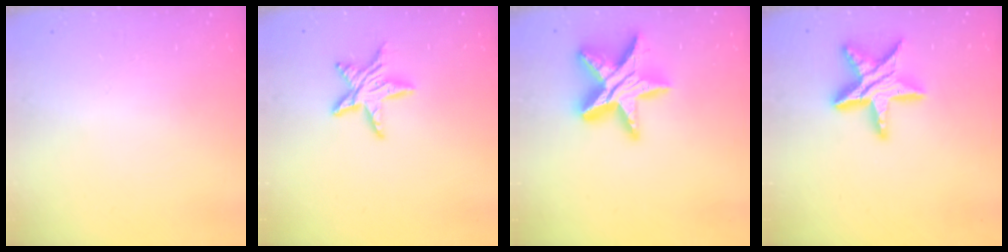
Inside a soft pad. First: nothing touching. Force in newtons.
{"total": 9.8, "press": 9.8, "slide": 0.6}
{"total": 18.4, "press": 18.3, "slide": 1.5}
{"total": 16.8, "press": 16.8, "slide": 1.1}